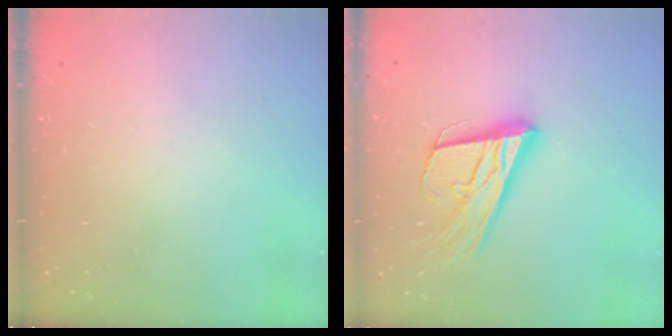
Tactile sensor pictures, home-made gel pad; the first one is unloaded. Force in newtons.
{"total": 20.1, "press": 19.8, "slide": 3.8}